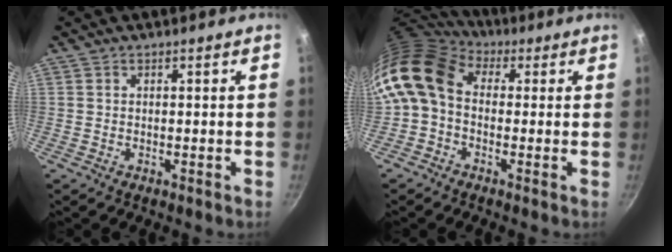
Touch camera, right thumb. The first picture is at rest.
{"total": 11.0, "force": [0.6, 8.2, 7.3], "torque": [-0.134, 0.021, -0.013]}